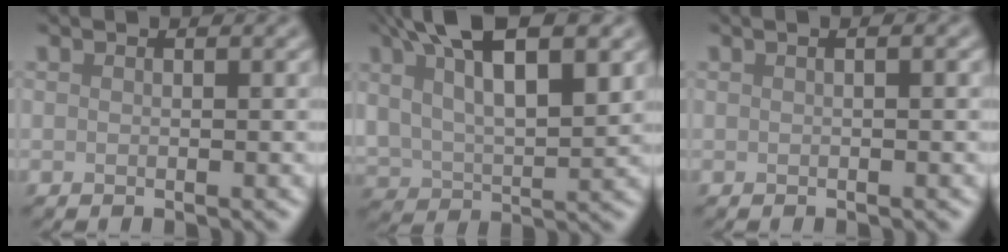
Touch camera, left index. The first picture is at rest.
{"total": 10.7, "force": [5.7, 4.3, 8.0], "torque": [-0.137, 0.022, 0.089]}
{"total": 1.3, "force": [0.5, 0.4, 1.1], "torque": [-0.016, 0.004, 0.002]}